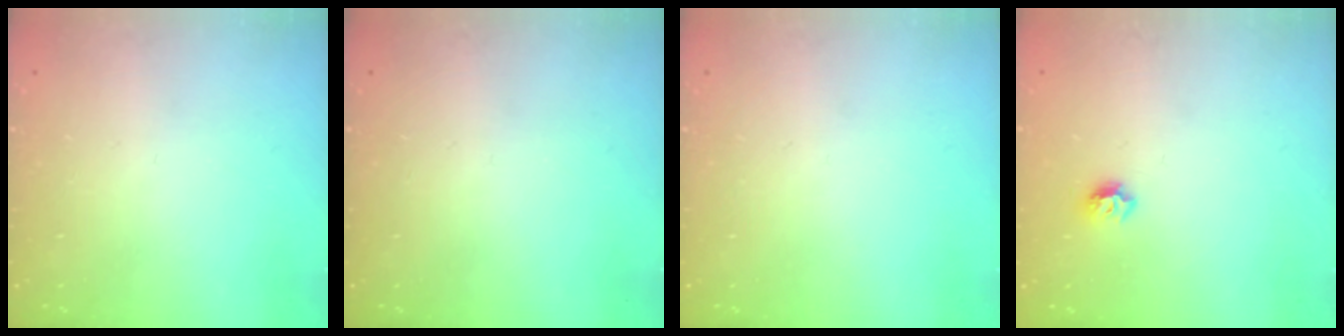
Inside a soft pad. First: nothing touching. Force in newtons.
{"total": 0.0}
{"total": 0.0}
{"total": 6.5, "press": 6.5, "slide": 0.8}